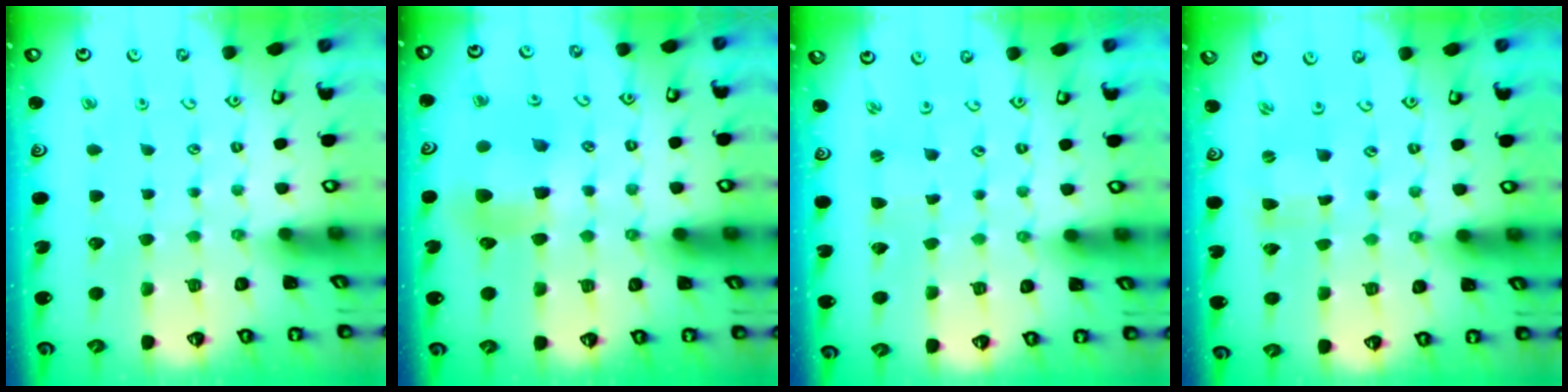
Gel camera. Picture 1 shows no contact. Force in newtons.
{"total": 7.8, "press": 7.8, "slide": 0.4}
{"total": 0.9, "press": 0.8, "slide": 0.1}
{"total": 0.0}